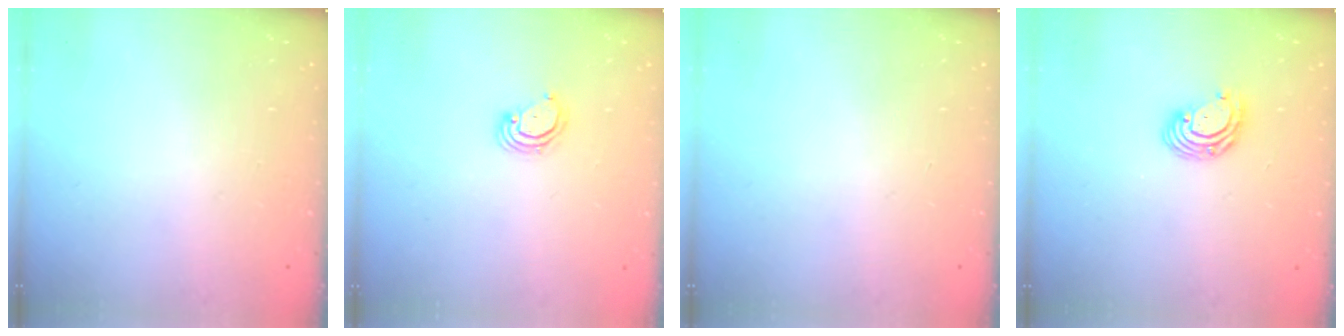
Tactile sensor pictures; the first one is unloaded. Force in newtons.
{"total": 3.0, "press": 2.9, "slide": 0.3}
{"total": 0.0}
{"total": 6.4, "press": 6.3, "slide": 1.2}